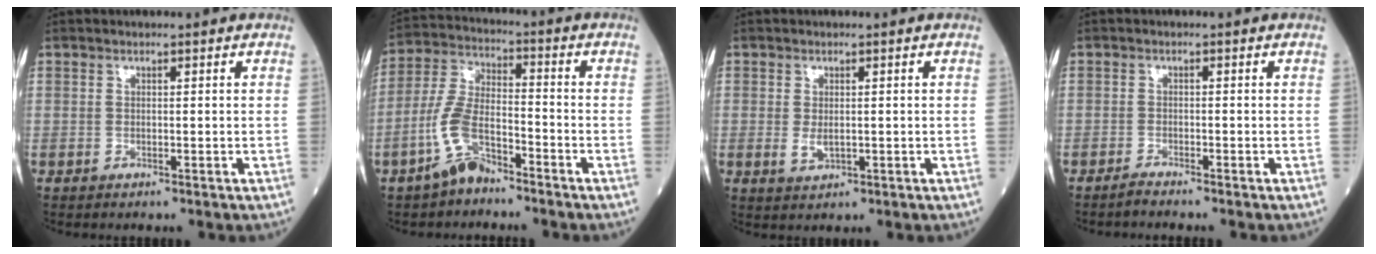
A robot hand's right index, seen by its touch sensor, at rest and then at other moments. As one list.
[{"total": 8.1, "force": [-5.0, 3.1, 5.5], "torque": [-0.129, 0.005, -0.104]}, {"total": 2.2, "force": [-0.2, 1.3, 1.8], "torque": [-0.033, -0.005, 0.002]}, {"total": 1.3, "force": [-1.3, -0.2, 0.2], "torque": [-0.008, -0.003, -0.026]}]